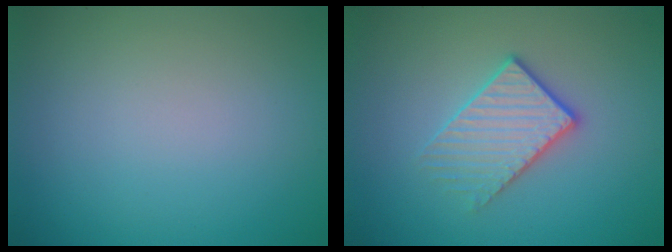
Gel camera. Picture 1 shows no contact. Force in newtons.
{"total": 2.9, "press": 2.6, "slide": 1.2}